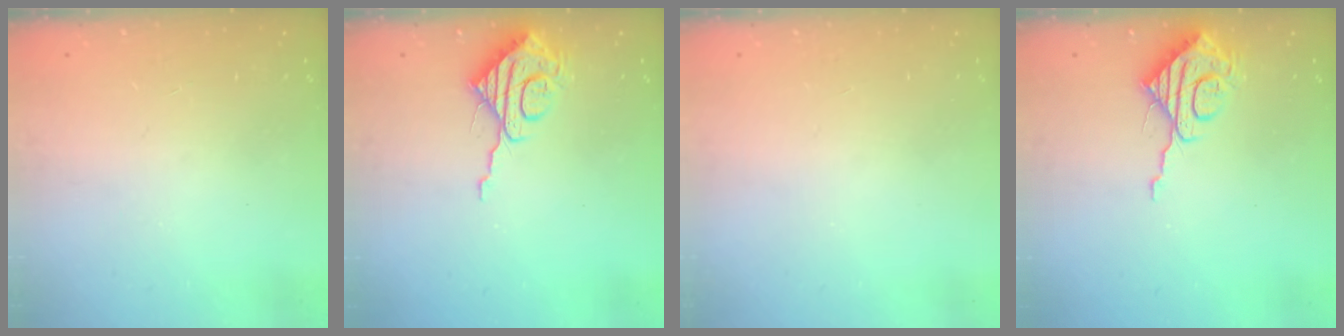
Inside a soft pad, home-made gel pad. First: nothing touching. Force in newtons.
{"total": 9.4, "press": 9.4, "slide": 0.7}
{"total": 0.0}
{"total": 9.4, "press": 9.4, "slide": 0.7}